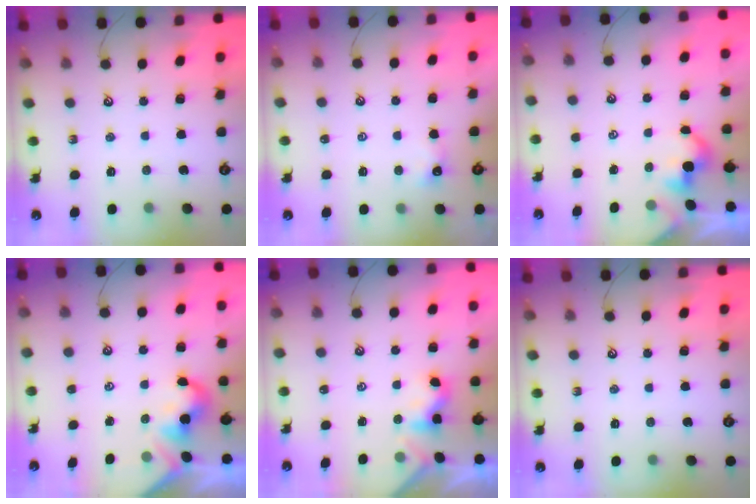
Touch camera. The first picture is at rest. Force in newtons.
{"total": 1.6, "press": 1.6, "slide": 0.4}
{"total": 2.4, "press": 2.4, "slide": 0.2}
{"total": 2.0, "press": 1.9, "slide": 0.5}
{"total": 2.3, "press": 2.3, "slide": 0.1}
{"total": 0.0}